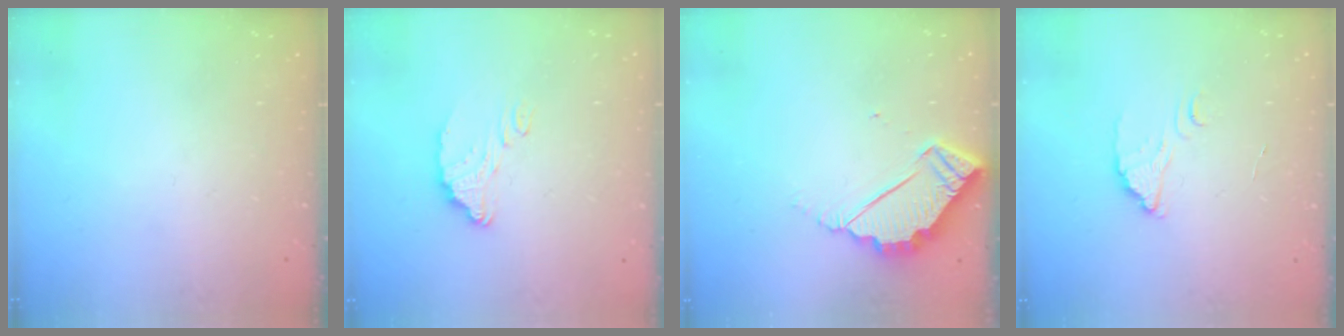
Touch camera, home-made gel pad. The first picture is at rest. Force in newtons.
{"total": 5.9, "press": 5.9, "slide": 0.4}
{"total": 4.5, "press": 4.5, "slide": 0.2}
{"total": 2.2, "press": 2.2, "slide": 0.1}